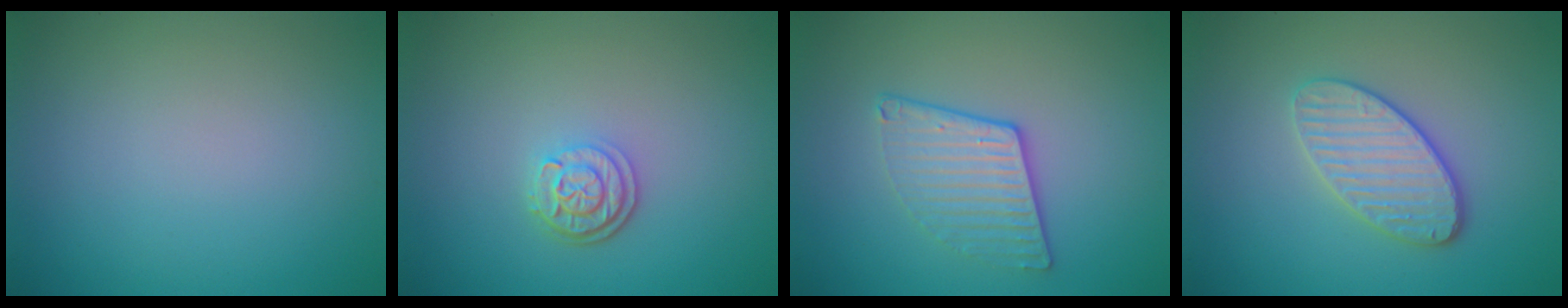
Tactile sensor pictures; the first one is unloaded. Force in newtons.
{"total": 2.5, "press": 2.1, "slide": 1.4}
{"total": 3.2, "press": 2.8, "slide": 1.6}
{"total": 3.8, "press": 3.4, "slide": 1.7}